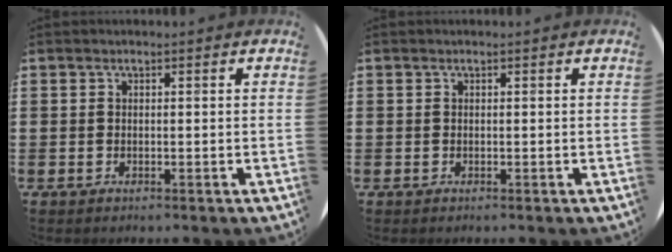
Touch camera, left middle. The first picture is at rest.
{"total": 0.0}